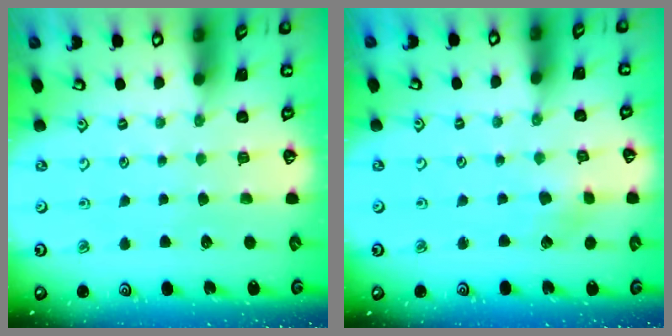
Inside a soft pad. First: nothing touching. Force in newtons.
{"total": 2.8, "press": 2.8, "slide": 0.4}